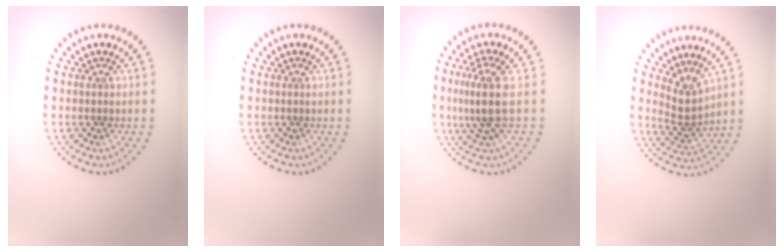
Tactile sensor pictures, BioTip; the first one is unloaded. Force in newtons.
{"total": 0.0}
{"total": 3.5, "press": 2.7, "slide": 2.2}
{"total": 2.8, "press": 2.1, "slide": 1.8}